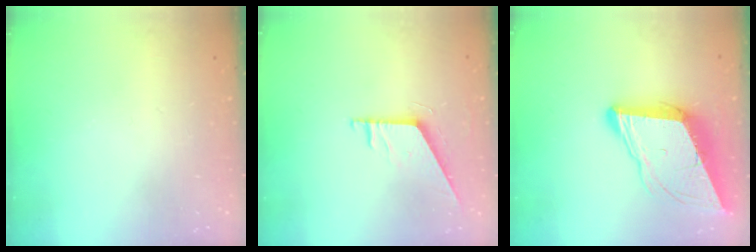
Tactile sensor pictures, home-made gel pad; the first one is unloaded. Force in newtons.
{"total": 5.4, "press": 5.4, "slide": 0.5}
{"total": 11.1, "press": 10.6, "slide": 3.3}